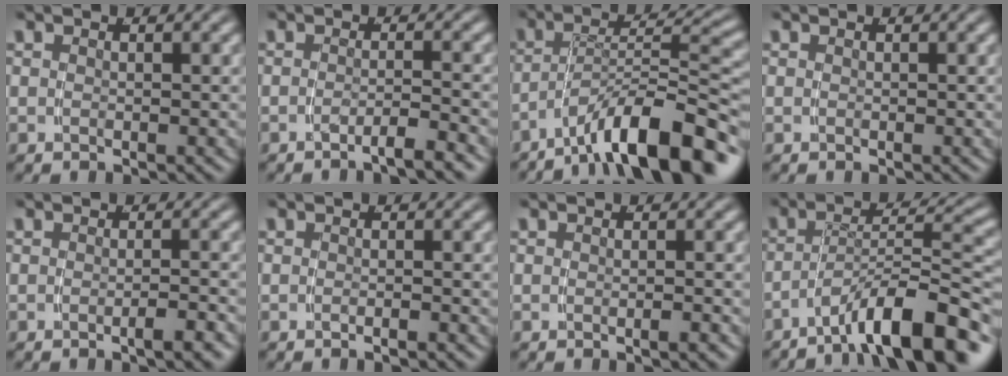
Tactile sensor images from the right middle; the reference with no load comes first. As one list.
[{"total": 2.2, "force": [-1.9, -0.5, 1.0], "torque": [-0.016, 0.002, -0.035]}, {"total": 9.8, "force": [-6.3, 2.7, 7.0], "torque": [-0.092, -0.001, -0.088]}, {"total": 0.0}, {"total": 1.6, "force": [-1.3, -0.3, 0.9], "torque": [-0.008, 0.009, -0.025]}, {"total": 0.9, "force": [-0.8, -0.5, 0.1], "torque": [-0.002, 0.005, -0.016]}, {"total": 0.6, "force": [-0.5, -0.1, 0.3], "torque": [-0.003, 0.006, -0.011]}, {"total": 8.0, "force": [-5.2, 1.5, 6.0], "torque": [-0.084, 0.001, -0.075]}]